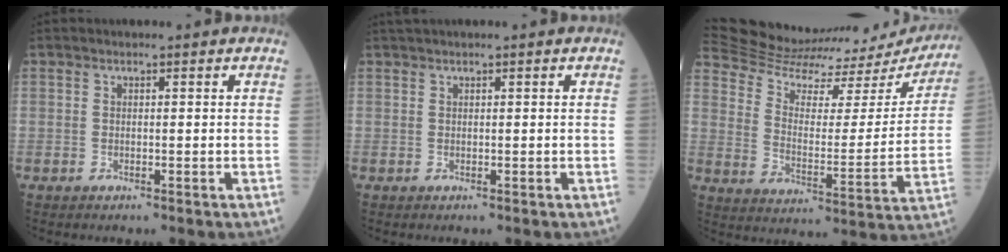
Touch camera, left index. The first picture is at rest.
{"total": 0.9, "force": [0.6, -0.1, 0.6], "torque": [-0.015, 0.016, 0.018]}
{"total": 27.6, "force": [26.5, 5.2, 5.8], "torque": [-0.108, -0.073, 0.348]}